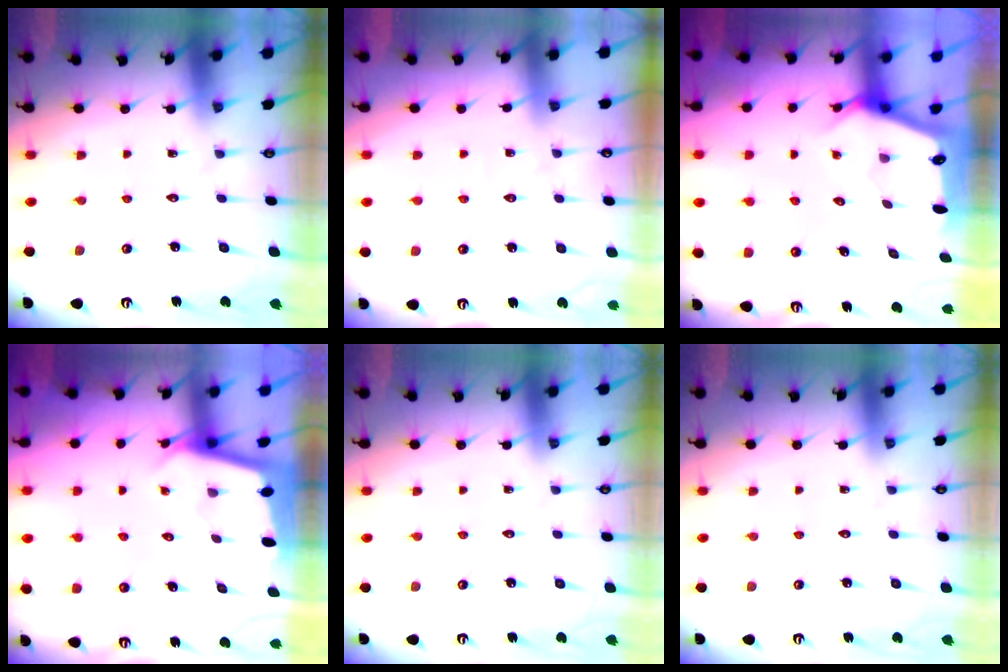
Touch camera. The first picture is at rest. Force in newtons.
{"total": 2.2, "press": 2.2, "slide": 0.4}
{"total": 2.9, "press": 2.9, "slide": 0.2}
{"total": 2.1, "press": 2.1, "slide": 0.1}
{"total": 0.0}
{"total": 0.0}